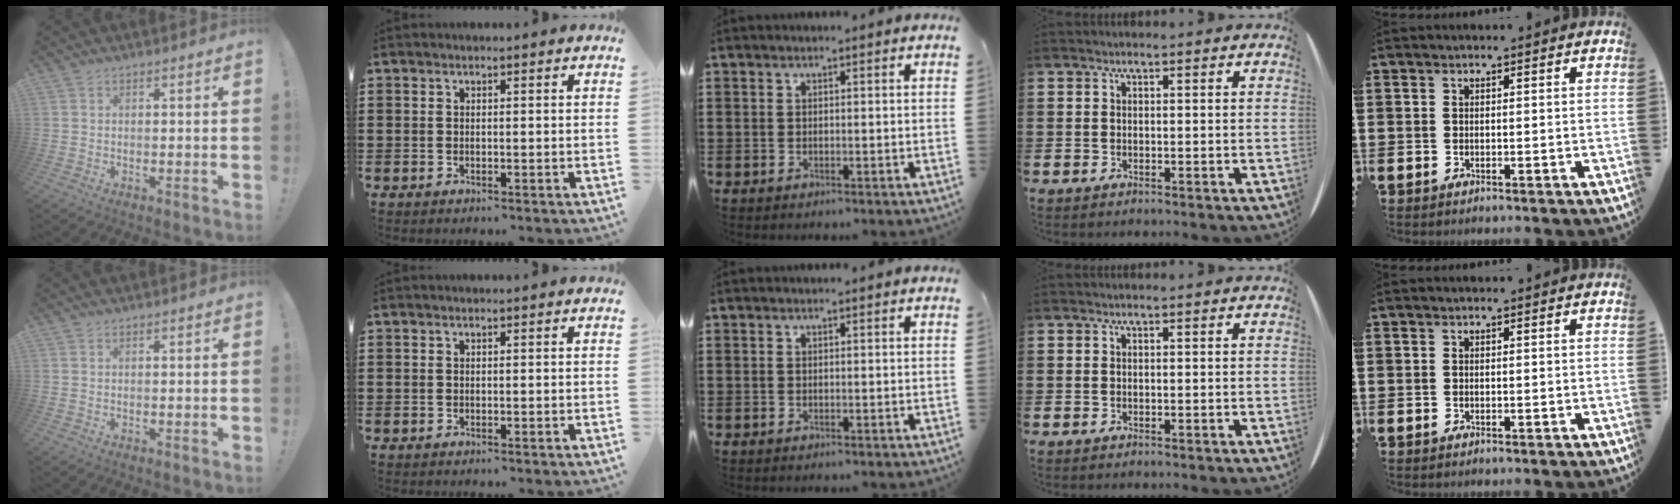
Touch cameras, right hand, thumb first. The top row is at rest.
{}